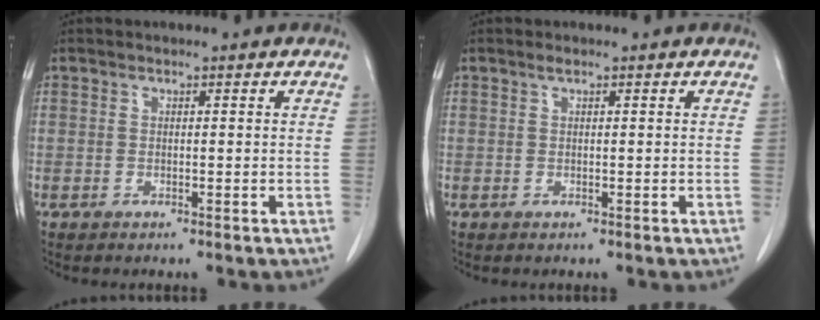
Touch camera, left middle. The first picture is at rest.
{"total": 0.5, "force": [0.4, 0.0, 0.4], "torque": [-0.011, 0.000, 0.007]}